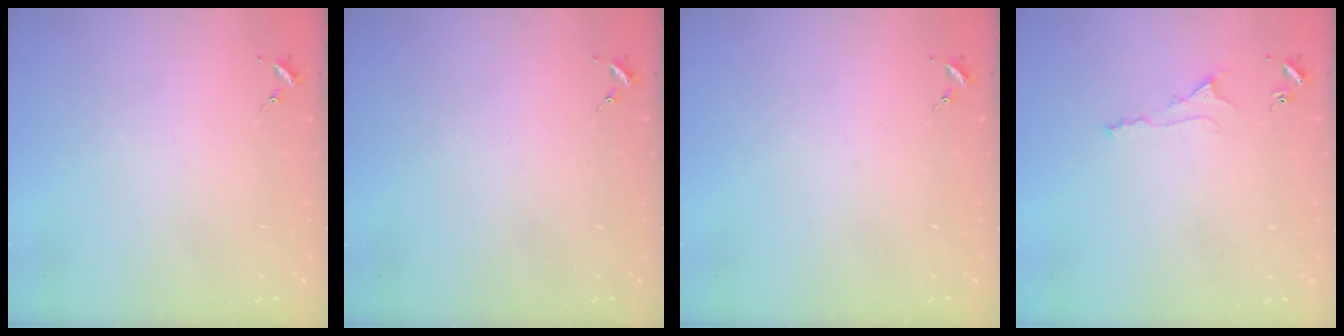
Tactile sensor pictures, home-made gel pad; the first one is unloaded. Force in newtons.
{"total": 0.0}
{"total": 0.0}
{"total": 5.5, "press": 5.4, "slide": 0.7}